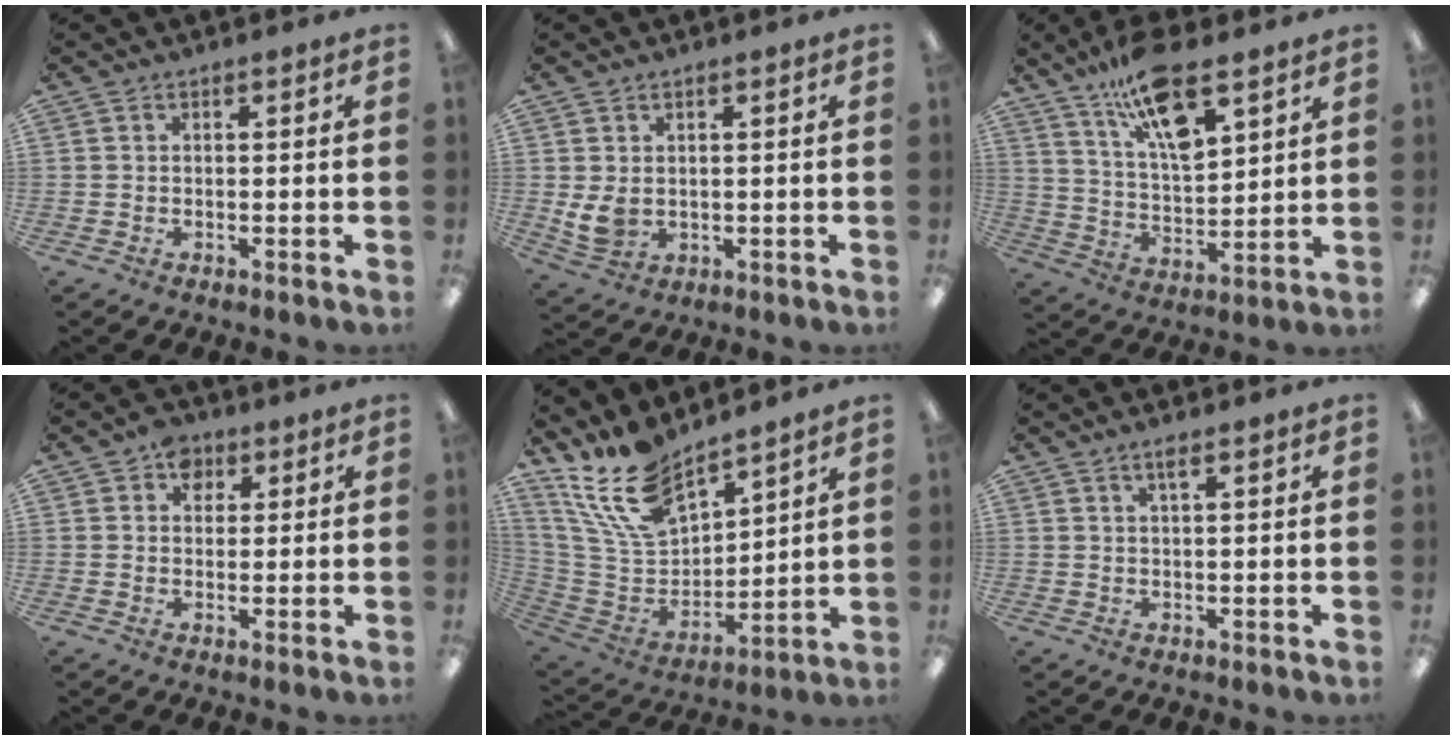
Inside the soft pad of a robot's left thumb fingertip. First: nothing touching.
{"total": 4.8, "force": [1.0, 3.4, 3.2], "torque": [-0.065, -0.006, 0.020]}
{"total": 15.3, "force": [10.1, 5.3, 10.1], "torque": [-0.175, -0.045, 0.172]}
{"total": 4.8, "force": [2.4, 3.7, 1.9], "torque": [-0.021, 0.002, 0.041]}
{"total": 17.8, "force": [13.7, 7.5, 8.6], "torque": [-0.201, -0.074, 0.254]}
{"total": 2.2, "force": [1.5, 0.4, 1.5], "torque": [-0.036, 0.003, 0.027]}